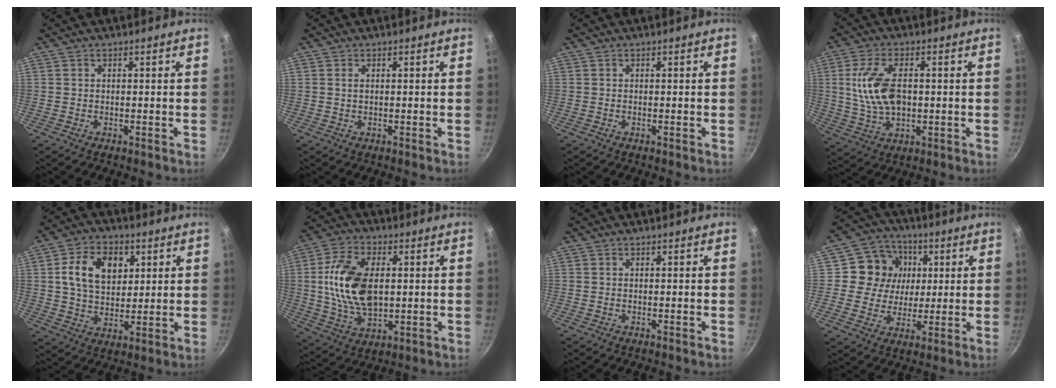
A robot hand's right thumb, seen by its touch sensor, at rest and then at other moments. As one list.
[{"total": 1.0, "force": [0.2, 0.5, 0.8], "torque": [-0.013, 0.002, 0.004]}, {"total": 0.0}, {"total": 11.6, "force": [0.9, 6.6, 9.4], "torque": [-0.173, 0.003, 0.019]}, {"total": 12.0, "force": [3.4, 8.4, 8.0], "torque": [-0.115, -0.002, 0.053]}, {"total": 15.7, "force": [1.5, 9.4, 12.5], "torque": [-0.219, 0.001, 0.030]}, {"total": 0.0}, {"total": 11.1, "force": [2.2, 10.2, 3.7], "torque": [-0.031, 0.002, 0.024]}]